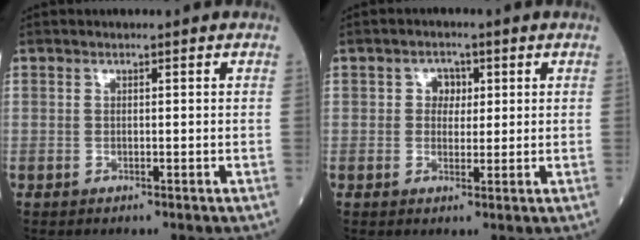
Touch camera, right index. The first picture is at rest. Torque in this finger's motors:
{"motor_torque": [0.02, 0.00, 0.01, 0.02]}